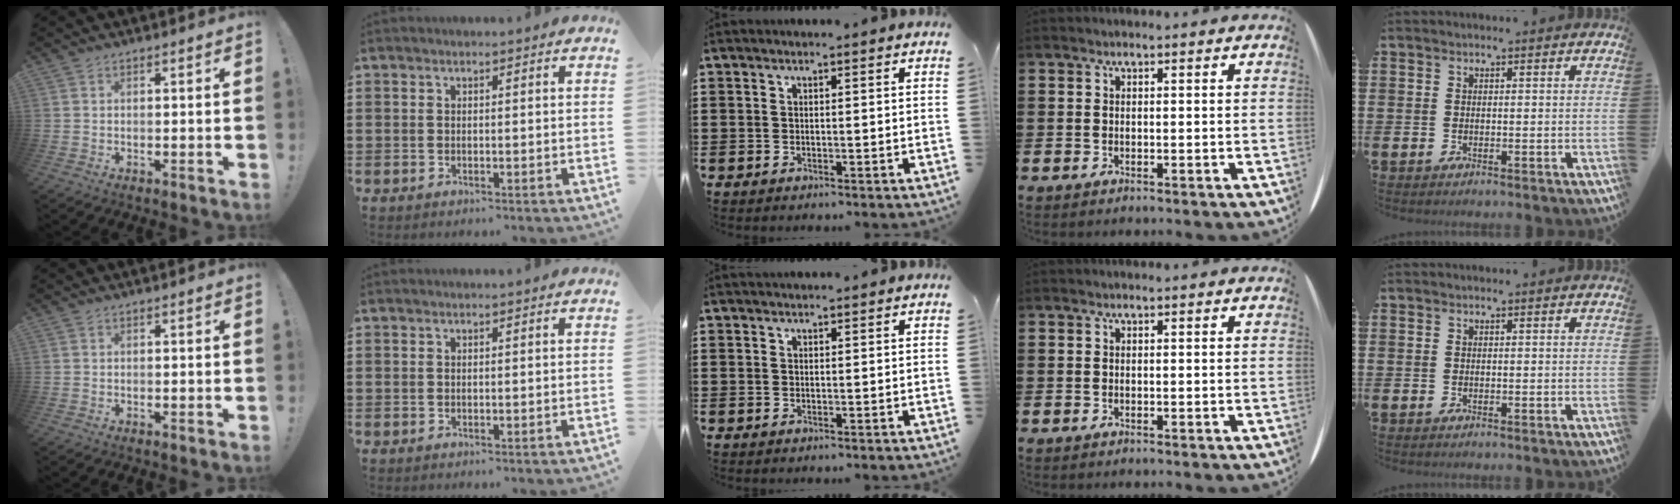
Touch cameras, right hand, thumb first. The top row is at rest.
{"middle": {"total": 0.6, "force": [0.6, 0.1, 0.0], "torque": [0.006, -0.003, 0.011]}}